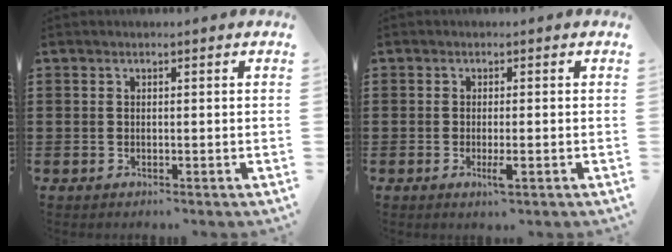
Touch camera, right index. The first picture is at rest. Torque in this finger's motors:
{"motor_torque": [0.36, -0.03, 0.10, 0.02]}